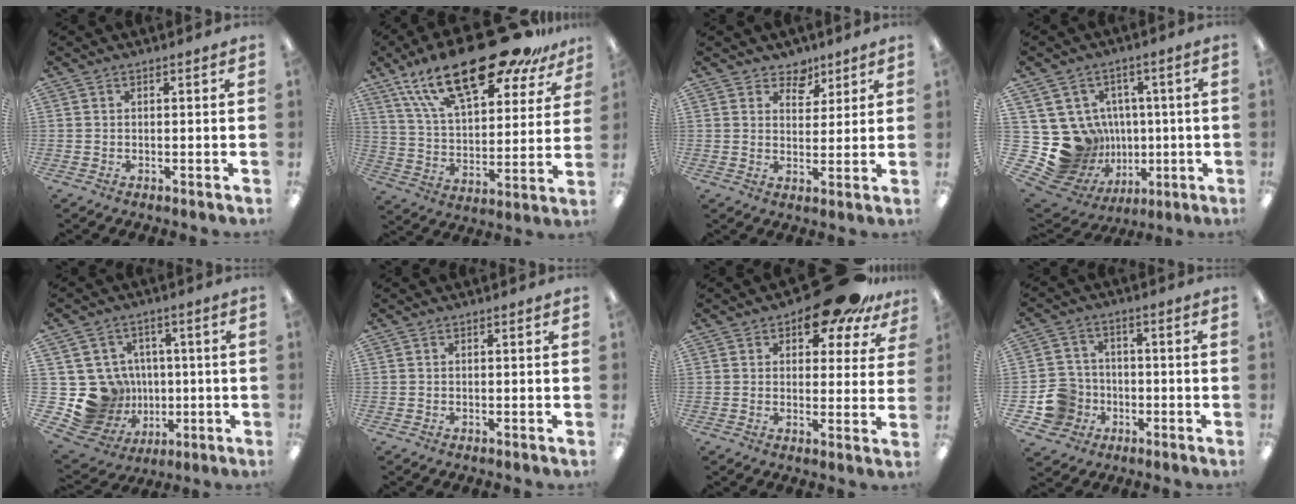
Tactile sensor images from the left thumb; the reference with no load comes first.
{"total": 26.1, "force": [18.1, 9.2, 16.5], "torque": [-0.288, -0.095, 0.306]}
{"total": 5.4, "force": [4.1, 3.4, 0.8], "torque": [-0.002, -0.027, 0.070]}
{"total": 17.1, "force": [-1.4, 16.2, 5.3], "torque": [-0.118, -0.014, 0.020]}
{"total": 15.7, "force": [-1.4, 14.9, 4.7], "torque": [-0.117, -0.002, 0.014]}
{"total": 0.0}
{"total": 12.5, "force": [9.2, 5.5, 6.3], "torque": [-0.080, -0.056, 0.161]}
{"total": 9.2, "force": [-2.8, 8.5, 1.9], "torque": [-0.059, 0.028, -0.044]}